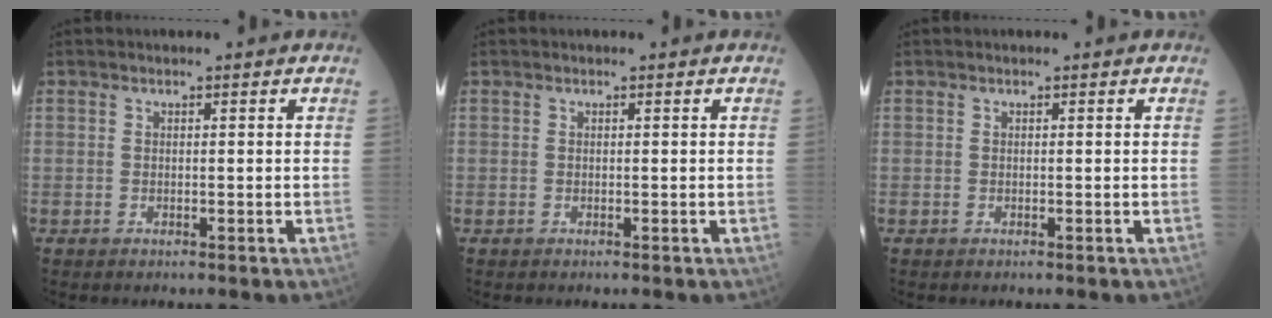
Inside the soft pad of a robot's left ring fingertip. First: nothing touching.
{"total": 0.0}
{"total": 0.0}